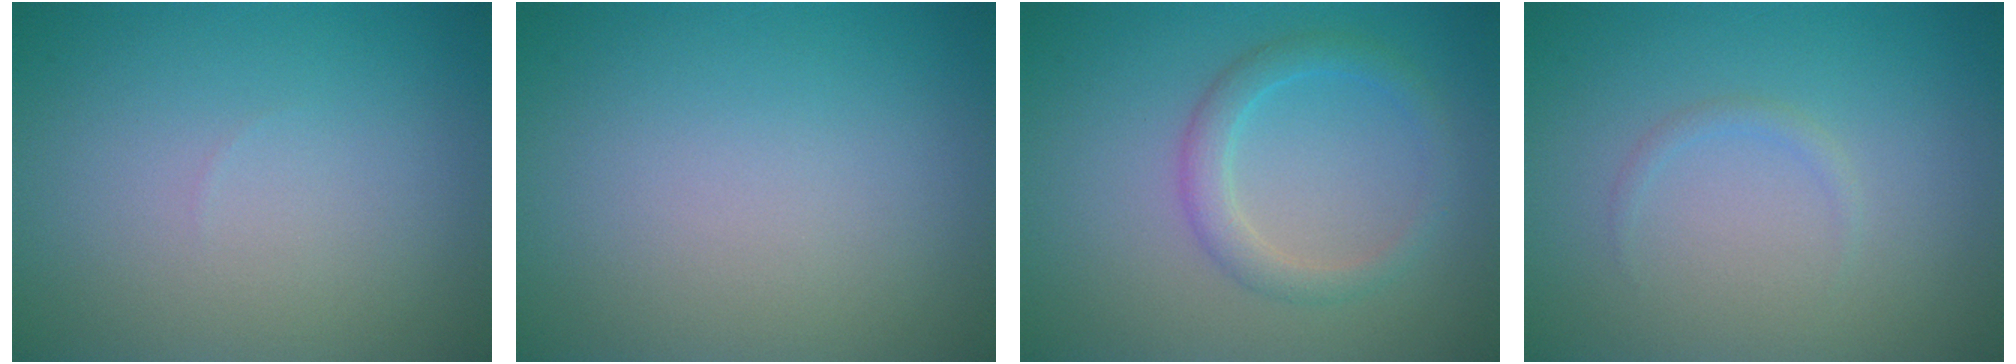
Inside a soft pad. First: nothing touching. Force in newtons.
{"total": 0.0}
{"total": 2.4, "press": 2.4, "slide": 0.1}
{"total": 0.7, "press": 0.7, "slide": 0.1}